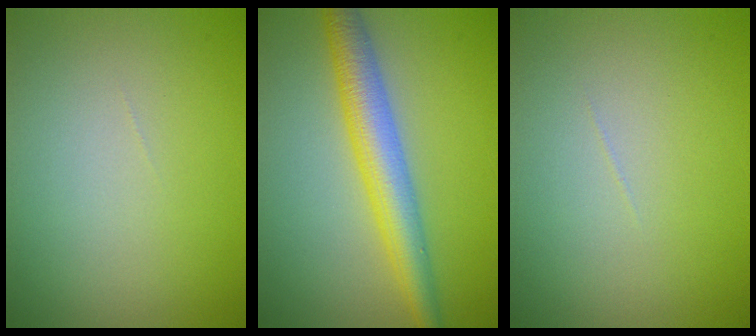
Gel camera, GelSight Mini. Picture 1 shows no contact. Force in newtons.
{"total": 4.9, "press": 4.9, "slide": 0.1}
{"total": 0.0}